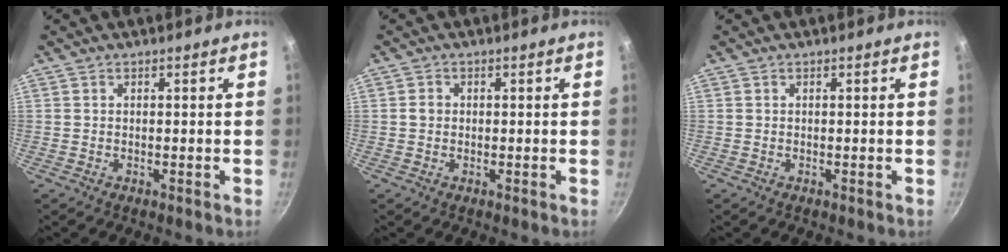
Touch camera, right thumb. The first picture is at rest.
{"total": 1.5, "force": [0.0, 1.3, 0.6], "torque": [-0.007, 0.008, -0.001]}
{"total": 0.0}